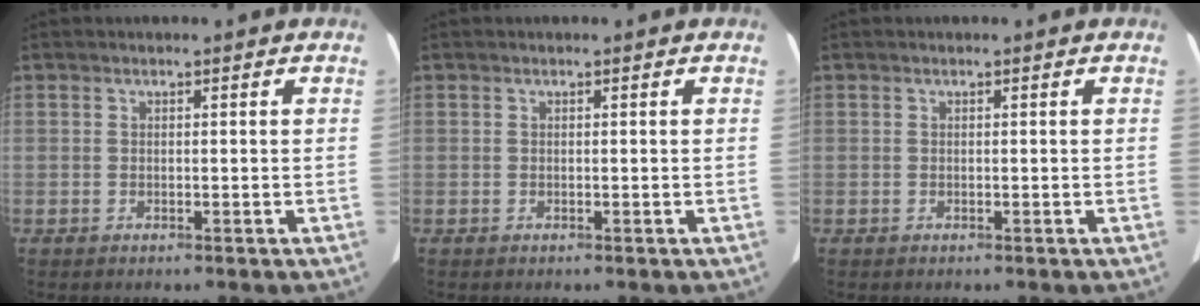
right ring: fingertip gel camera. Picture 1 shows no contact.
{"total": 0.0}
{"total": 0.0}